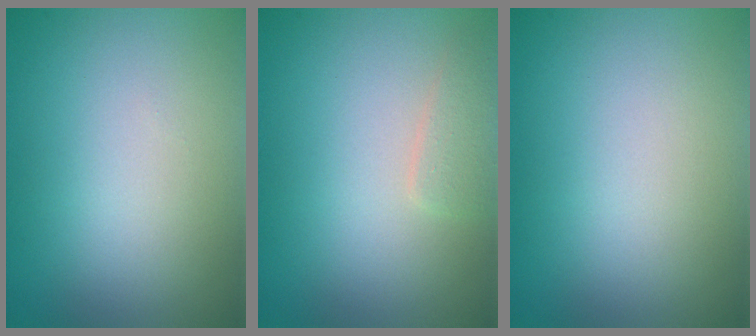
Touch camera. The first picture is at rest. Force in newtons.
{"total": 1.3, "press": 1.3, "slide": 0.1}
{"total": 0.0}